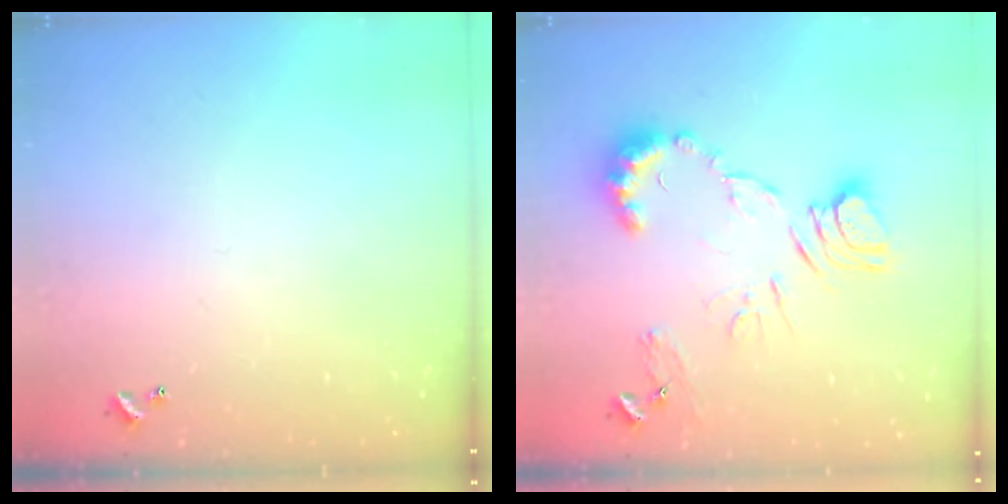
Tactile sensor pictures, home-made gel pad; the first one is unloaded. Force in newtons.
{"total": 11.5, "press": 11.5, "slide": 0.6}